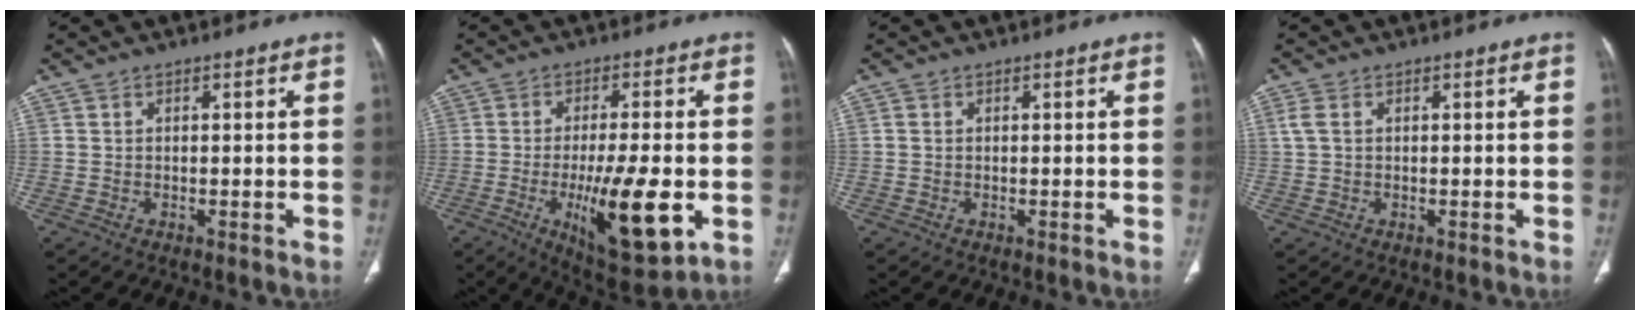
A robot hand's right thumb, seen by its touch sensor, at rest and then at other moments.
{"total": 15.7, "force": [-4.2, 4.5, 14.5], "torque": [-0.227, -0.013, -0.057]}
{"total": 0.6, "force": [0.1, 0.5, 0.3], "torque": [-0.004, 0.002, 0.003]}
{"total": 2.1, "force": [0.6, 1.4, 1.5], "torque": [-0.048, 0.012, 0.014]}